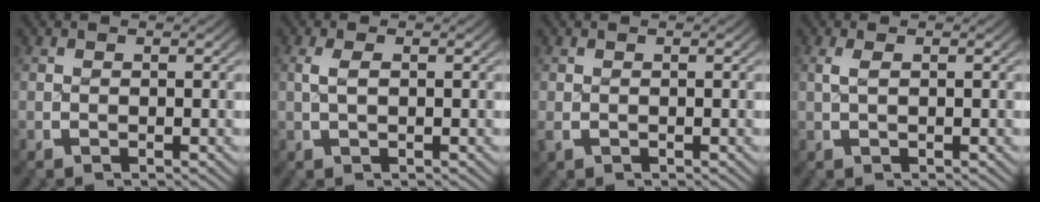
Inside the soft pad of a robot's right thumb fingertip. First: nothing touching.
{"total": 1.5, "force": [0.2, 0.5, 1.3], "torque": [-0.032, 0.004, 0.007]}
{"total": 0.7, "force": [-0.2, 0.6, 0.3], "torque": [-0.009, -0.004, 0.000]}
{"total": 1.1, "force": [0.2, 0.3, 1.1], "torque": [-0.027, 0.003, 0.008]}